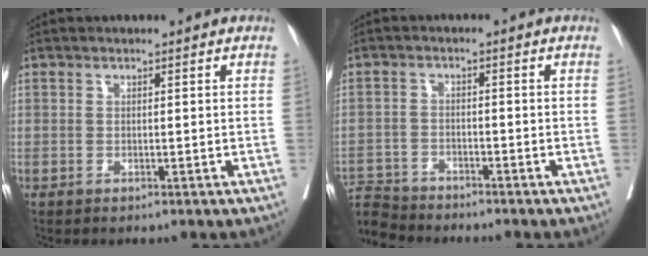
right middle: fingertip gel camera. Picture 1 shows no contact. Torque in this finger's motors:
{"motor_torque": [0.10, -0.29, -0.03, -0.01]}